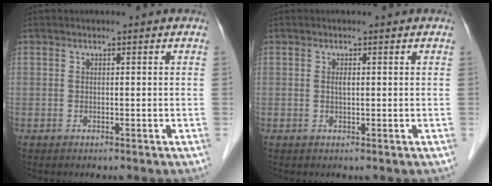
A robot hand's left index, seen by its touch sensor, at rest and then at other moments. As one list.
[{"total": 0.9, "force": [0.2, 0.3, 0.8], "torque": [-0.019, 0.000, 0.002]}]